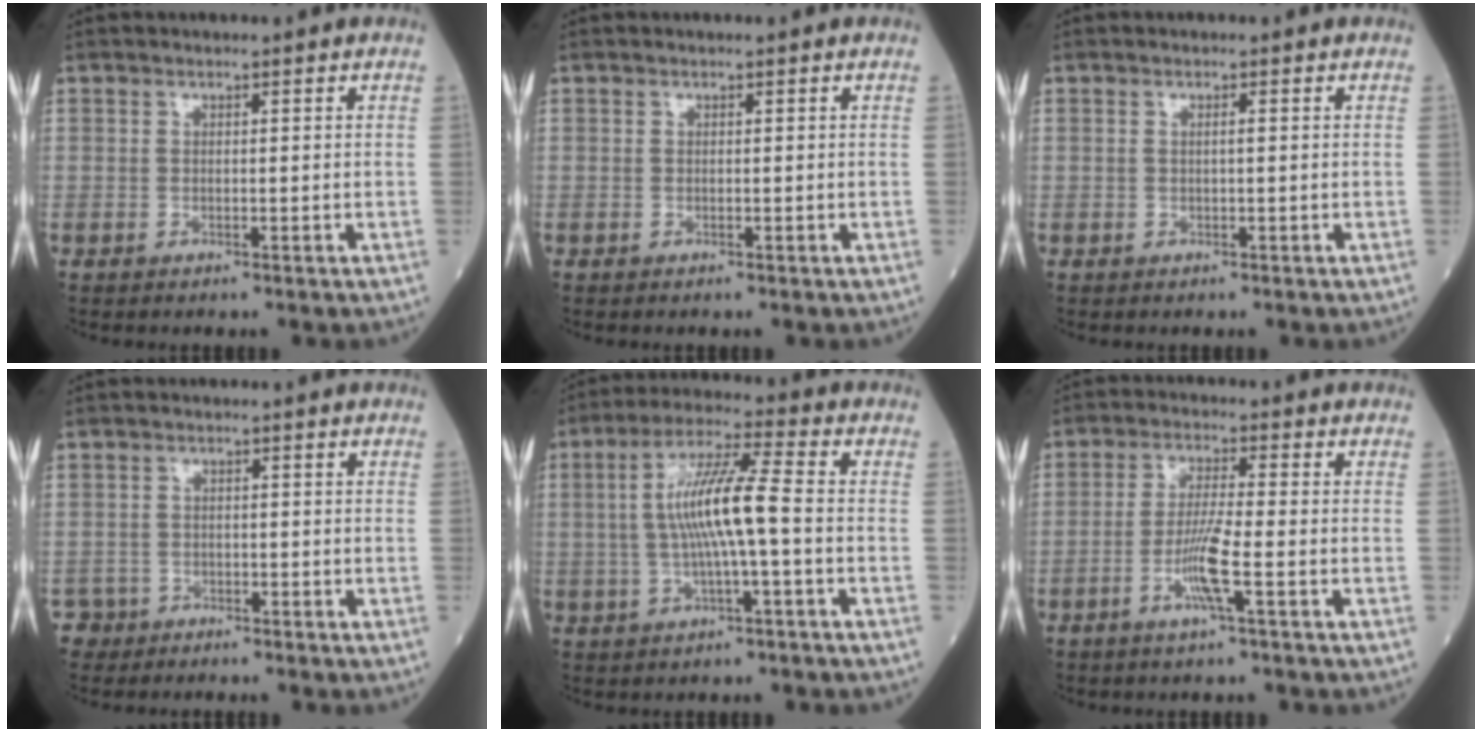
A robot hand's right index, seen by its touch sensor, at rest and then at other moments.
{"total": 0.0}
{"total": 0.7, "force": [0.1, 0.0, 0.7], "torque": [-0.013, 0.002, 0.000]}
{"total": 2.4, "force": [-1.6, 1.6, -0.9], "torque": [0.014, 0.009, -0.034]}
{"total": 10.0, "force": [-0.5, 0.5, 9.9], "torque": [-0.188, 0.015, -0.014]}
{"total": 6.0, "force": [-2.3, -0.4, 5.6], "torque": [-0.111, -0.007, -0.048]}